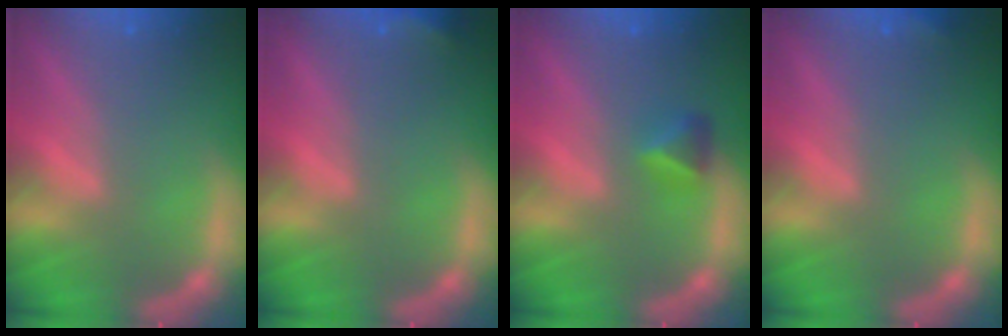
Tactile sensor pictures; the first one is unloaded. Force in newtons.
{"total": 2.4}
{"total": 1.9}
{"total": 0.9}